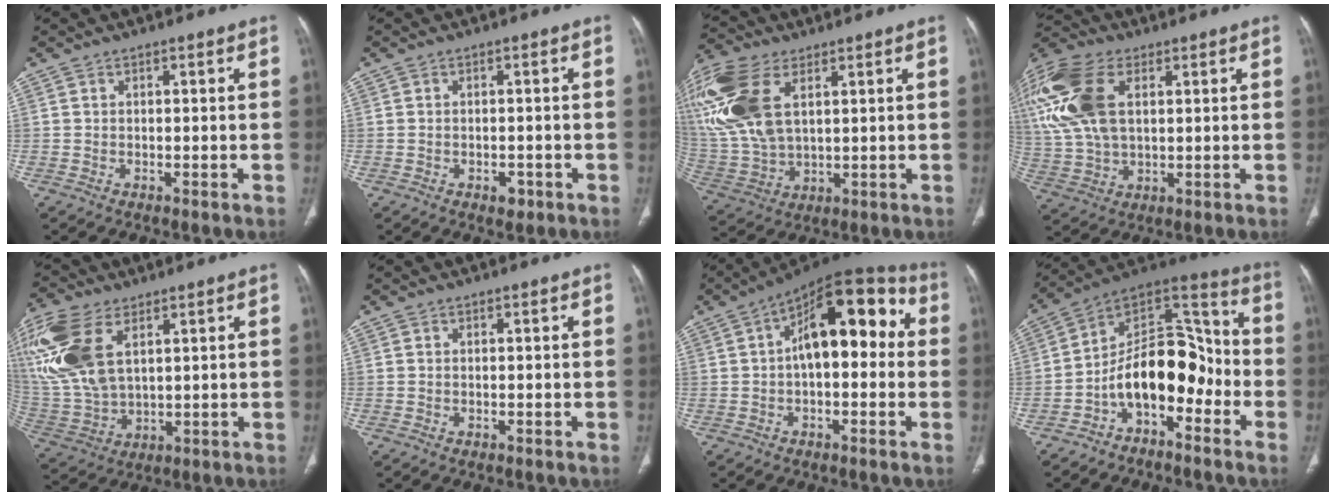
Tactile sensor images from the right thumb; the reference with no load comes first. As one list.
[{"total": 1.9, "force": [-1.0, 1.2, 1.1], "torque": [-0.010, 0.003, -0.008]}, {"total": 22.0, "force": [8.2, 12.5, 16.2], "torque": [-0.396, -0.005, 0.164]}, {"total": 21.5, "force": [6.7, 12.8, 16.0], "torque": [-0.385, 0.015, 0.127]}, {"total": 19.4, "force": [7.7, 10.7, 14.3], "torque": [-0.341, -0.017, 0.159]}, {"total": 0.0}, {"total": 17.2, "force": [2.1, 8.5, 14.8], "torque": [-0.184, 0.048, 0.021]}, {"total": 15.2, "force": [-5.6, 8.9, 10.9], "torque": [-0.144, 0.094, -0.101]}]